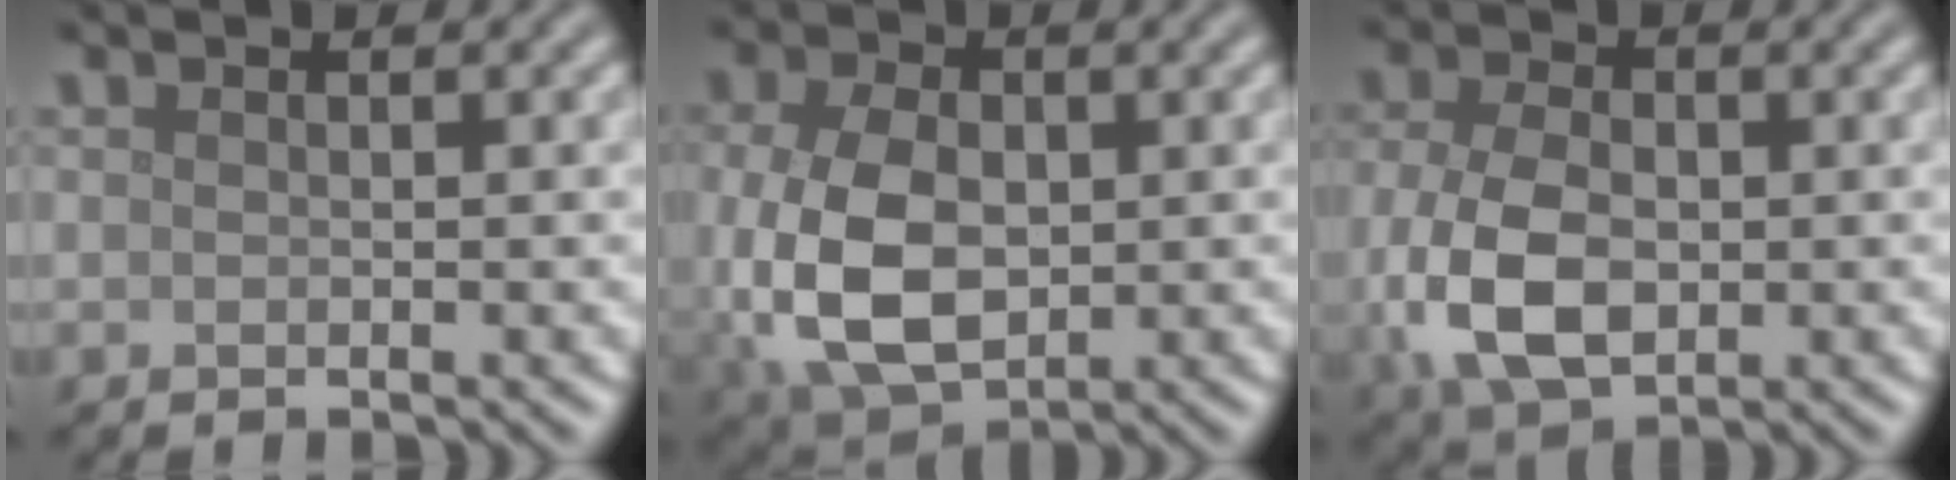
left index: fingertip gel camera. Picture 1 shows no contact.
{"total": 8.4, "force": [-0.7, 5.5, 6.3], "torque": [-0.153, -0.013, -0.004]}
{"total": 6.9, "force": [-1.0, 4.5, 5.1], "torque": [-0.122, -0.012, -0.016]}